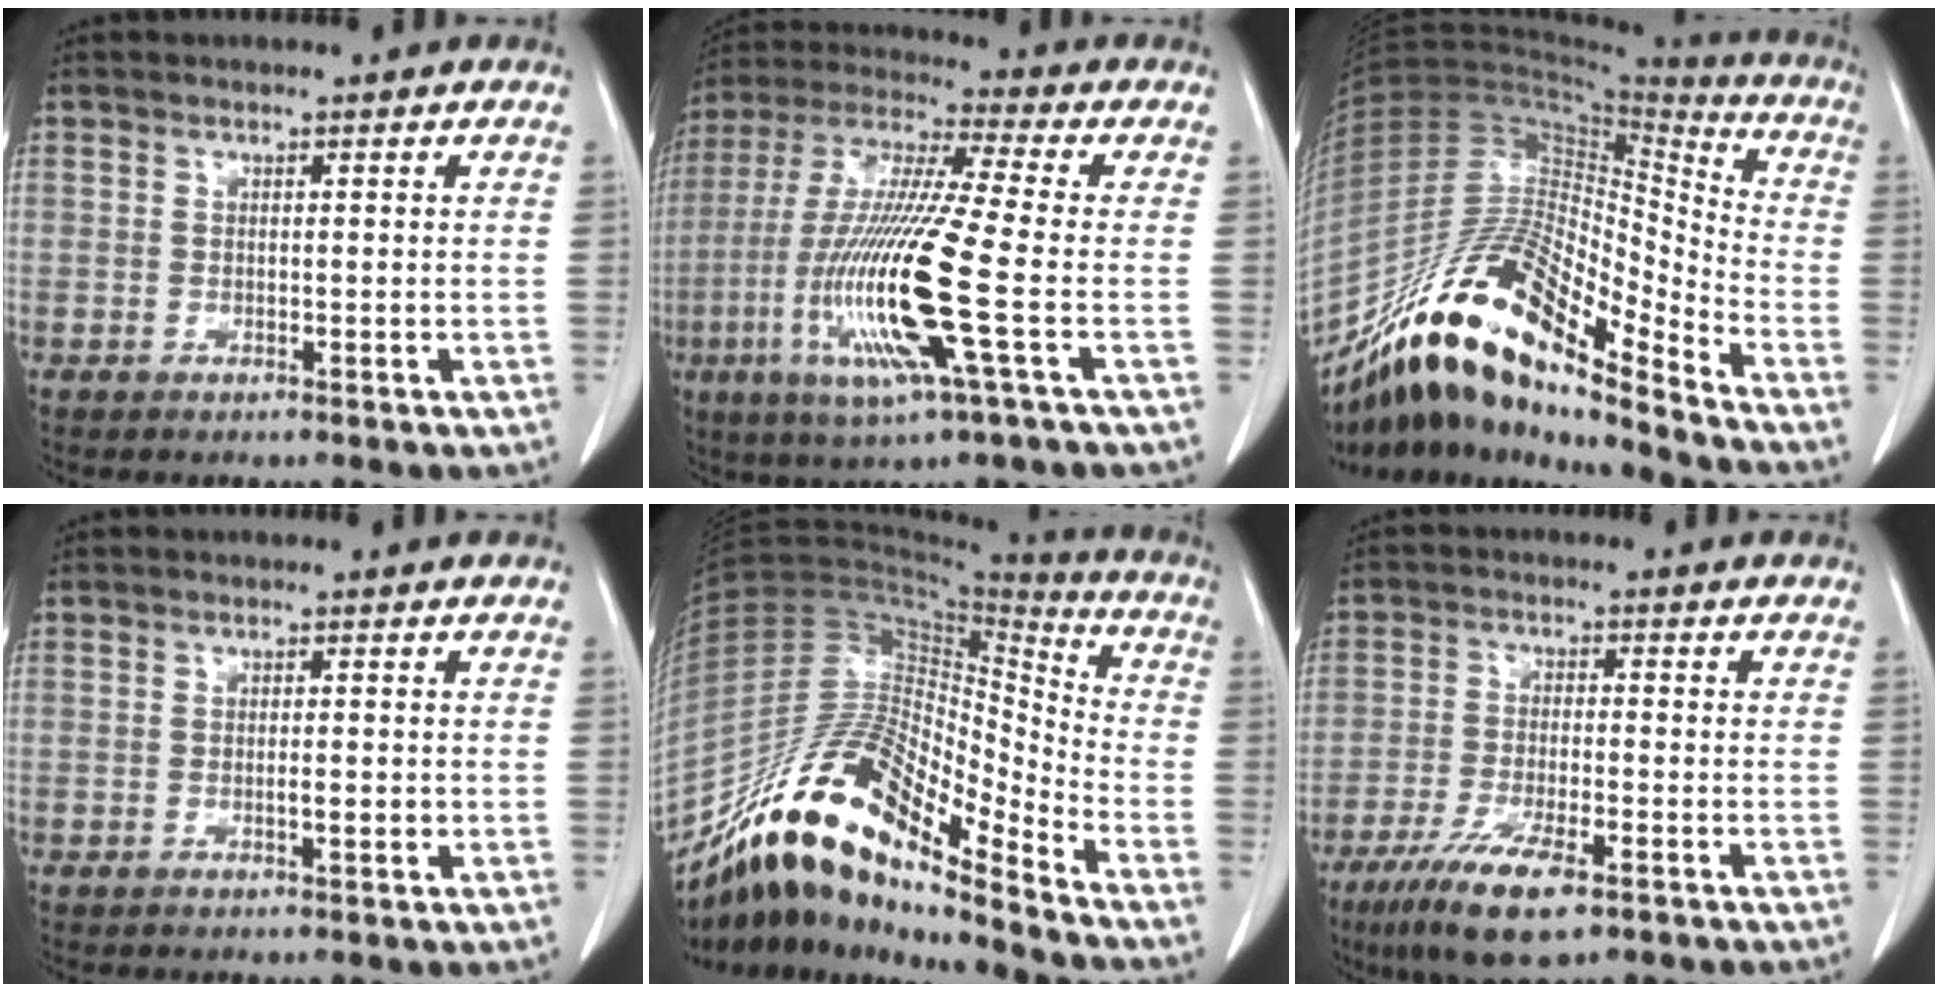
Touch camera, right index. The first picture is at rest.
{"total": 17.7, "force": [-4.4, 0.2, 17.2], "torque": [-0.359, -0.018, -0.092]}
{"total": 21.5, "force": [-15.9, 4.0, 13.9], "torque": [-0.275, 0.005, -0.293]}
{"total": 1.6, "force": [-0.2, 0.4, 1.5], "torque": [-0.026, 0.000, -0.003]}
{"total": 19.8, "force": [-14.9, 4.1, 12.3], "torque": [-0.239, 0.019, -0.274]}
{"total": 9.3, "force": [-5.5, 2.3, 7.1], "torque": [-0.134, -0.018, -0.094]}